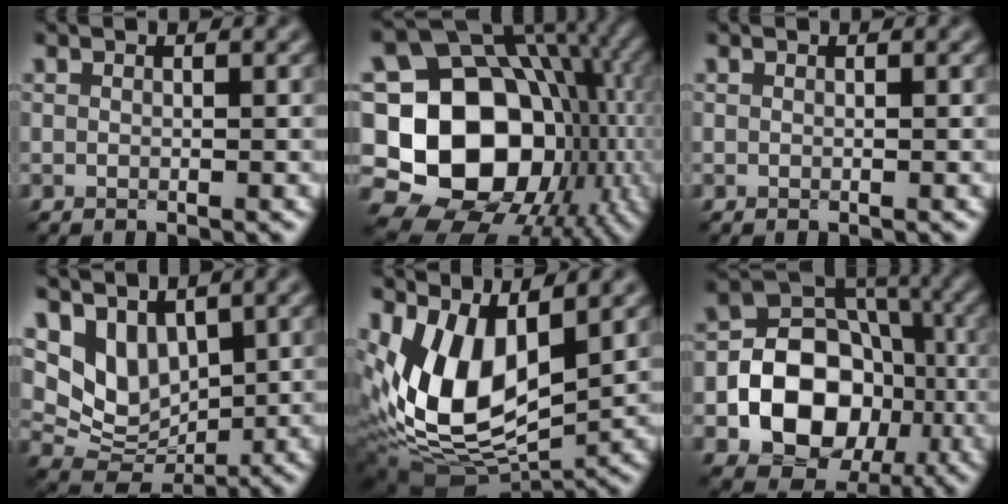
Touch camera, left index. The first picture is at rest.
{"total": 20.1, "force": [-2.1, 16.4, 11.5], "torque": [-0.185, -0.010, -0.043]}
{"total": 0.0}
{"total": 6.2, "force": [2.8, 4.3, 3.4], "torque": [-0.065, -0.005, 0.057]}
{"total": 10.5, "force": [2.3, 5.4, 8.7], "torque": [-0.187, -0.015, 0.045]}
{"total": 11.6, "force": [-2.8, 9.0, 6.9], "torque": [-0.092, -0.008, -0.070]}